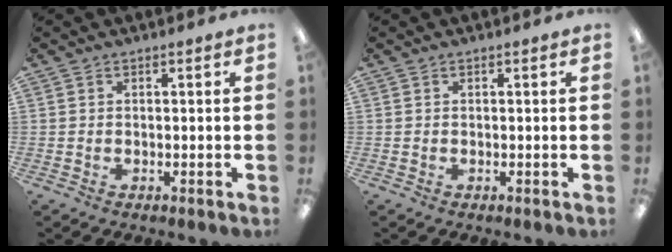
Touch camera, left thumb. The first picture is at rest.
{"total": 0.0}